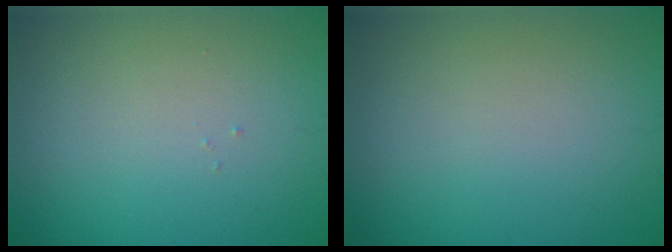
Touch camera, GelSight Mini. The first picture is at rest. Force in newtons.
{"total": 0.0}